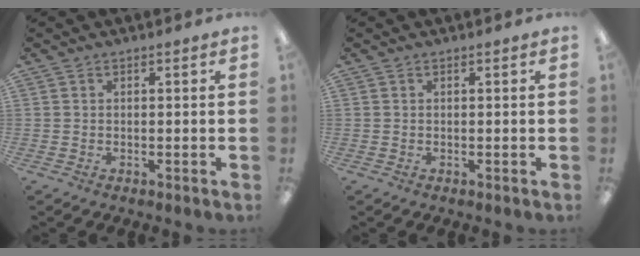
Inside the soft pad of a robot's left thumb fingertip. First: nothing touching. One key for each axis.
{"total": 0.0}